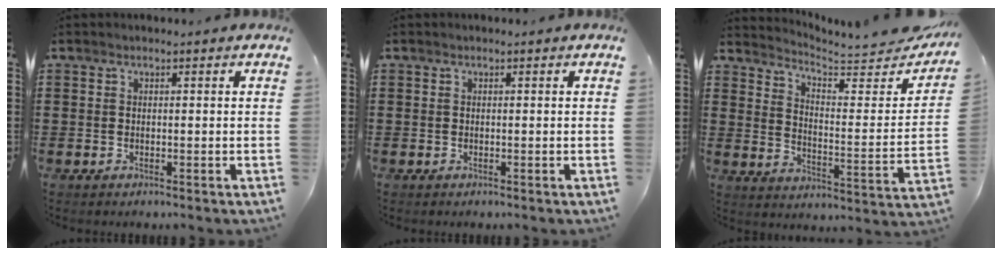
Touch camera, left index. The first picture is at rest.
{"total": 0.0}
{"total": 4.4, "force": [4.2, 0.4, 1.4], "torque": [-0.046, -0.039, 0.064]}